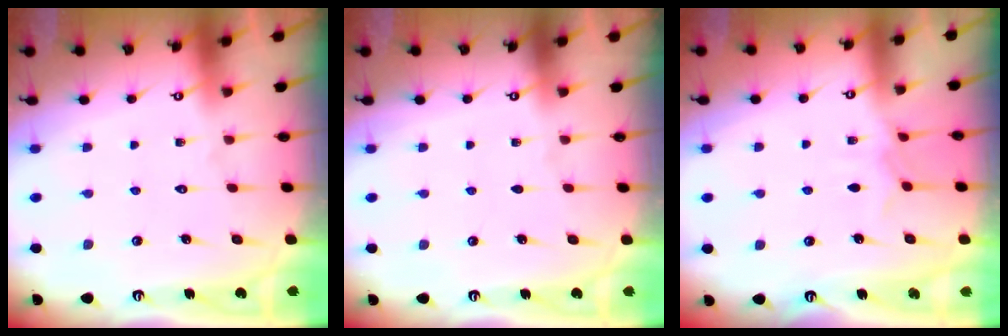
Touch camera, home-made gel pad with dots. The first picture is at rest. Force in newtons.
{"total": 0.0}
{"total": 5.5, "press": 5.5, "slide": 0.5}